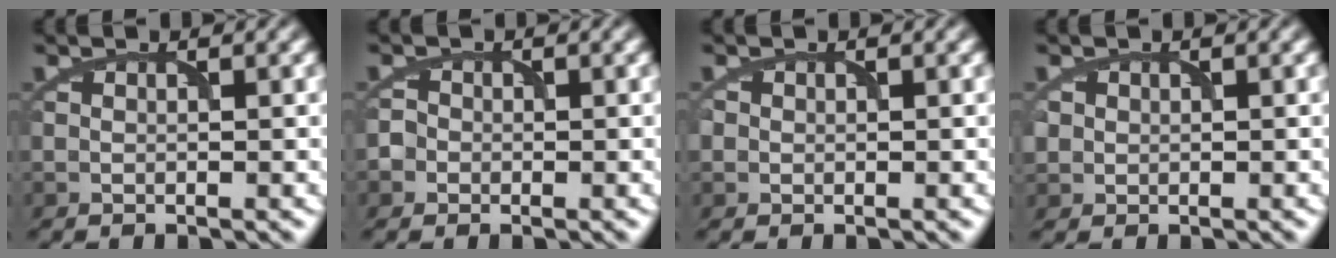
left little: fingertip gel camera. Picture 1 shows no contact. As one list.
[{"total": 1.5, "force": [-0.6, 1.4, 0.0], "torque": [0.008, 0.006, -0.007]}, {"total": 0.7, "force": [-0.1, 0.7, 0.0], "torque": [0.005, 0.001, 0.002]}, {"total": 0.9, "force": [0.2, 0.9, -0.2], "torque": [0.012, -0.002, 0.006]}]